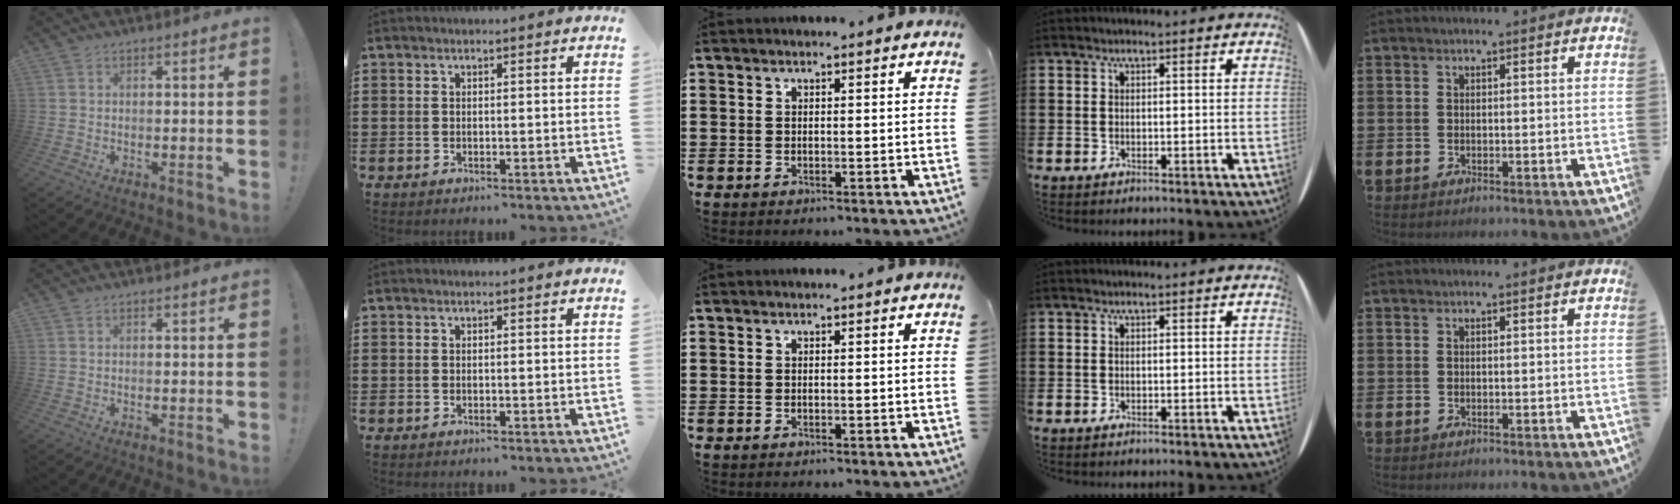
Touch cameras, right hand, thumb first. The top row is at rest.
{}